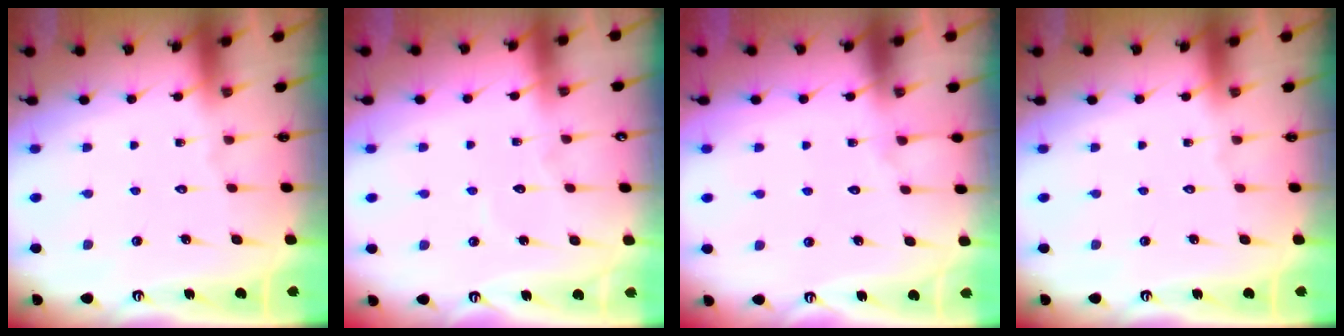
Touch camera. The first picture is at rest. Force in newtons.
{"total": 5.1, "press": 5.0, "slide": 0.5}
{"total": 2.9, "press": 2.9, "slide": 0.3}
{"total": 0.0}